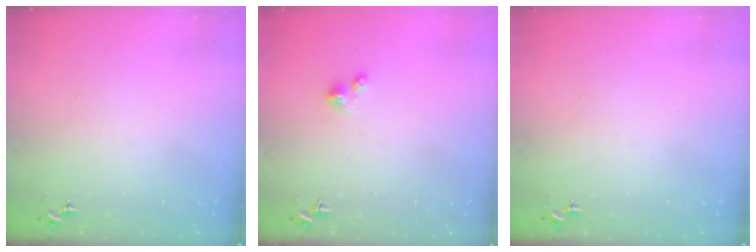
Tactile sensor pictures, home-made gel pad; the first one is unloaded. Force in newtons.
{"total": 3.0, "press": 3.0, "slide": 0.2}
{"total": 0.0}